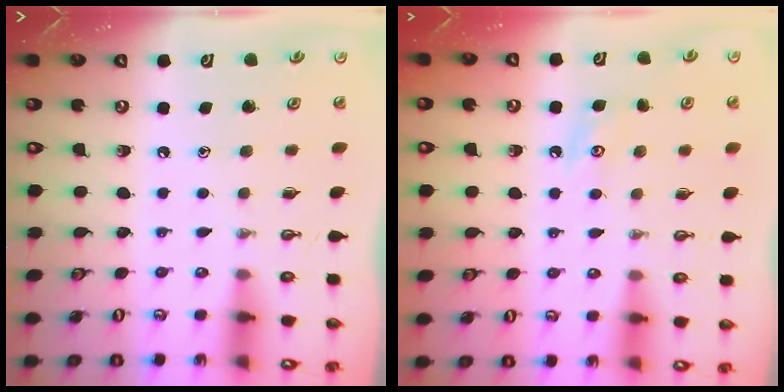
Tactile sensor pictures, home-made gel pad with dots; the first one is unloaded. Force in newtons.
{"total": 5.4, "press": 5.4, "slide": 0.8}